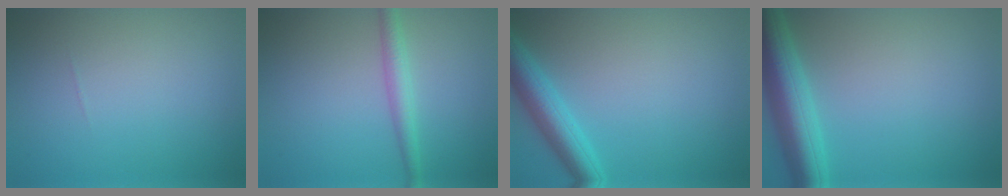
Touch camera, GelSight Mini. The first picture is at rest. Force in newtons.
{"total": 2.2, "press": 2.2, "slide": 0.1}
{"total": 4.3, "press": 4.3, "slide": 0.2}
{"total": 6.6, "press": 6.6, "slide": 0.3}